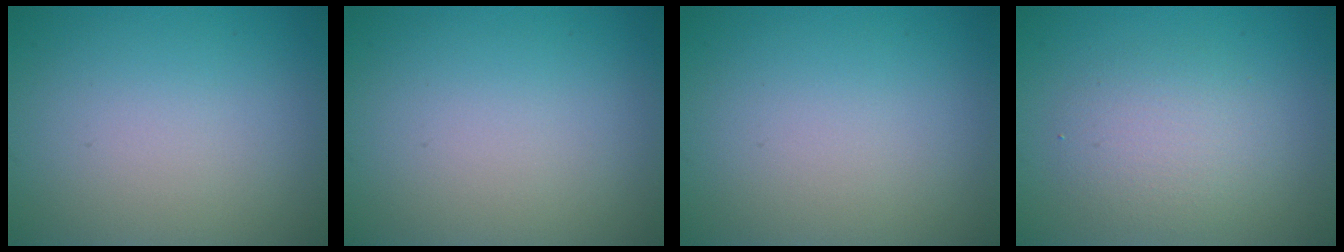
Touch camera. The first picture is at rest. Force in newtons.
{"total": 0.0}
{"total": 0.0}
{"total": 3.1, "press": 3.1, "slide": 0.1}